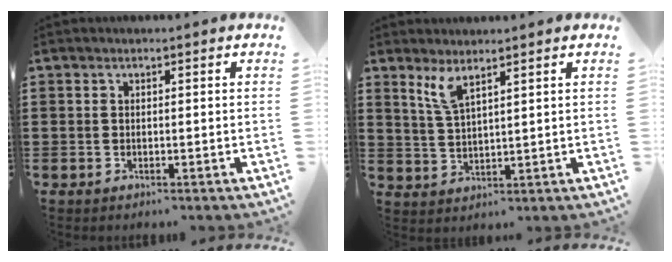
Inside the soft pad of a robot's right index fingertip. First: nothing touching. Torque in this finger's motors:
{"motor_torque": [0.25, 0.09, 0.12, 0.10]}